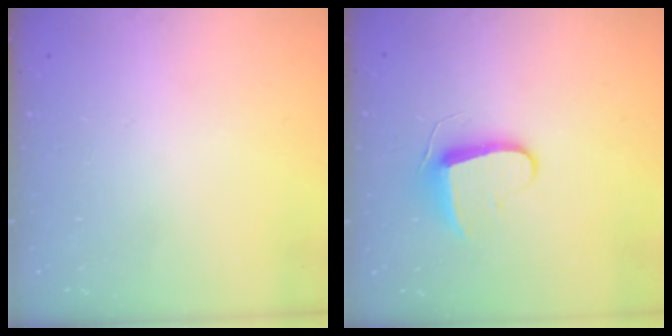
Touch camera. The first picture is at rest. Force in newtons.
{"total": 9.6, "press": 9.5, "slide": 0.7}